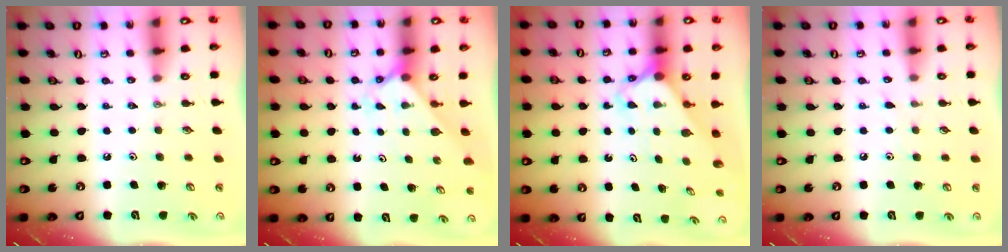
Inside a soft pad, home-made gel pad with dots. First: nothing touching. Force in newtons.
{"total": 2.0, "press": 2.0, "slide": 0.2}
{"total": 2.5, "press": 2.5, "slide": 0.1}
{"total": 2.3, "press": 2.2, "slide": 0.4}